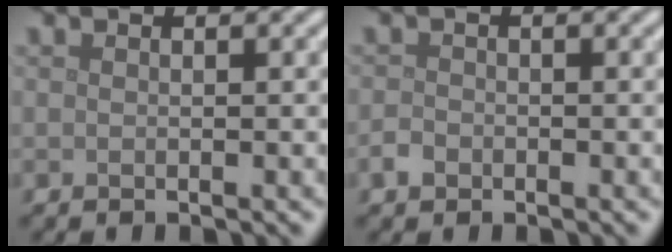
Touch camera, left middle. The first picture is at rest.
{"total": 1.2, "force": [-0.7, 0.9, 0.4], "torque": [-0.006, 0.001, -0.016]}